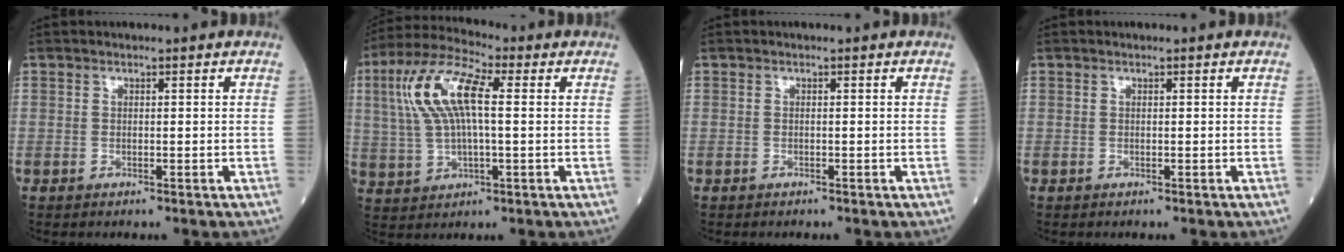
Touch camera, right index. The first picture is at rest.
{"total": 11.6, "force": [2.3, 3.4, 10.8], "torque": [-0.243, 0.025, 0.043]}
{"total": 0.0}
{"total": 0.0}